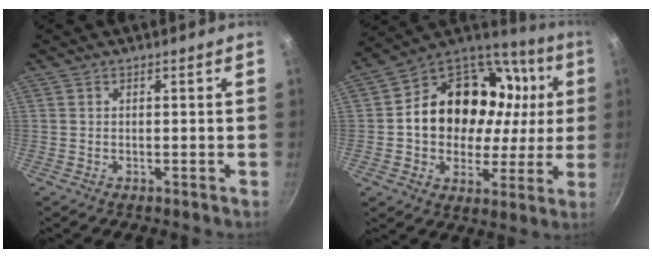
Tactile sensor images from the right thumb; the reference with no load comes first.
{"total": 25.5, "force": [4.3, 19.4, 16.1], "torque": [-0.228, 0.028, 0.076]}